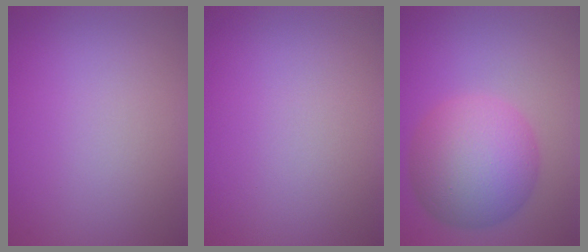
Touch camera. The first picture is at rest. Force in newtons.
{"total": 0.0}
{"total": 8.7, "press": 8.6, "slide": 0.2}